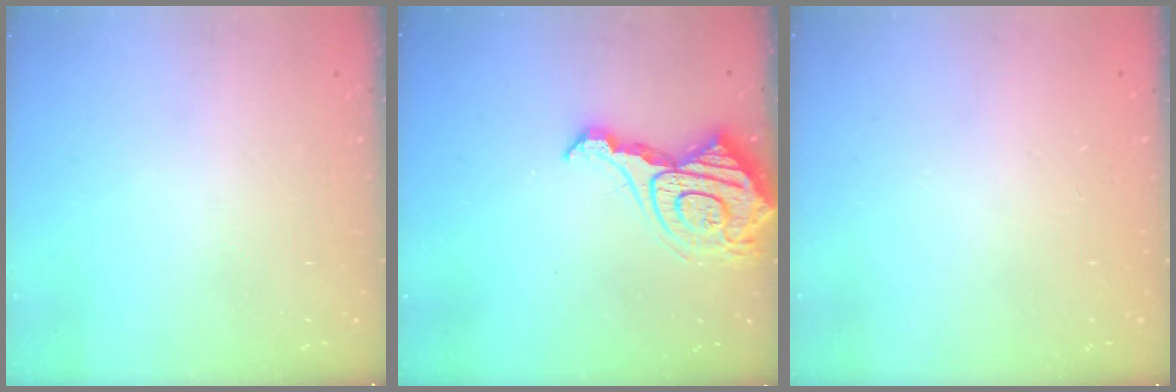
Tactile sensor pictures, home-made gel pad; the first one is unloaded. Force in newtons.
{"total": 16.4, "press": 16.3, "slide": 1.7}
{"total": 0.0}